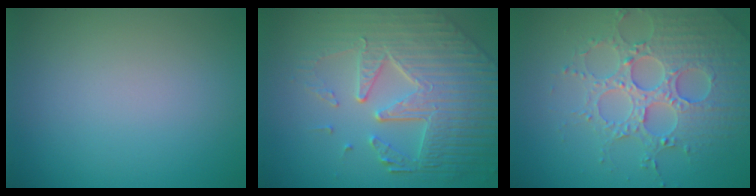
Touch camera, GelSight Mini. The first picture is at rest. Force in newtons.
{"total": 8.5, "press": 5.9, "slide": 6.1}
{"total": 5.1, "press": 5.0, "slide": 1.1}